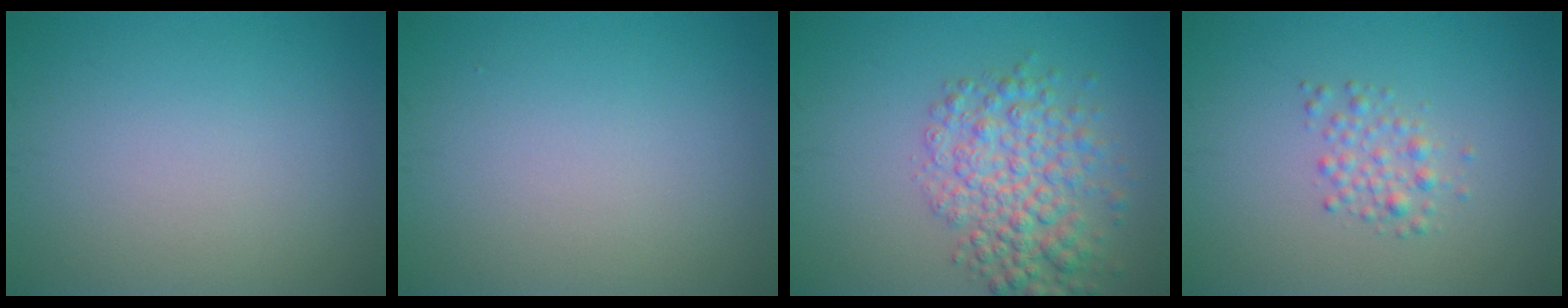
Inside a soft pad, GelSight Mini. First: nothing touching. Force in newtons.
{"total": 0.0}
{"total": 5.5, "press": 5.5, "slide": 0.2}
{"total": 1.8, "press": 1.8, "slide": 0.0}